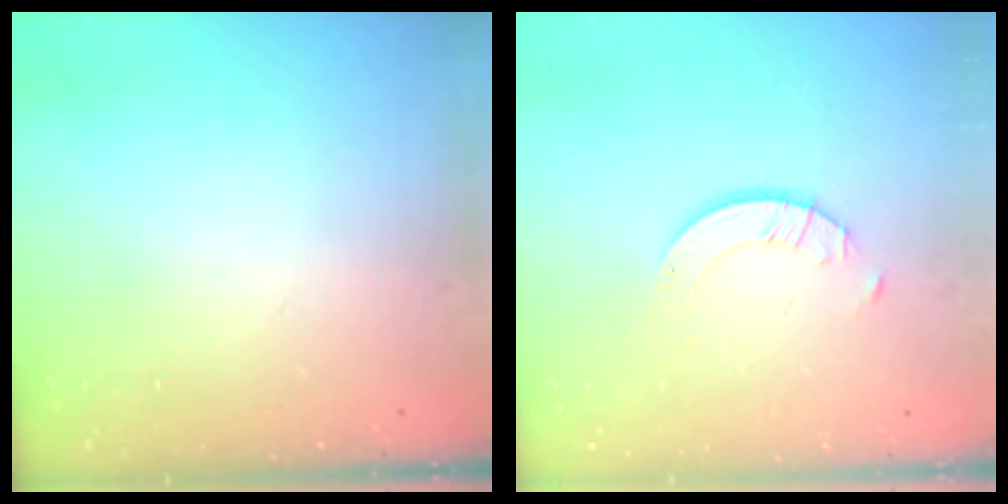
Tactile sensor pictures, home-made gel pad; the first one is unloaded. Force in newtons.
{"total": 2.3, "press": 2.3, "slide": 0.2}